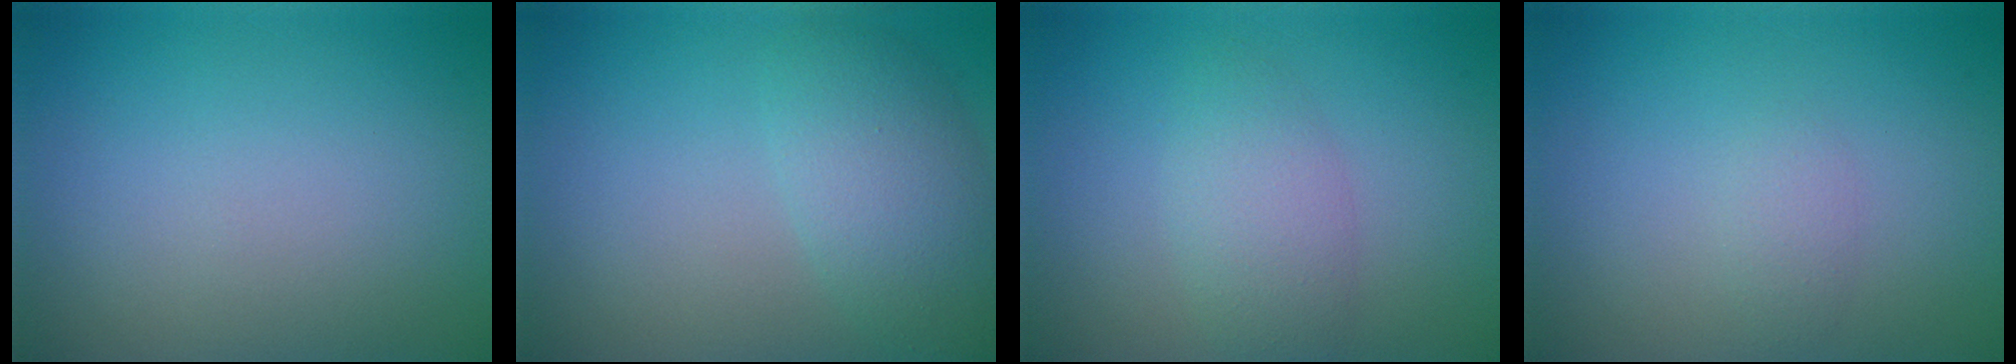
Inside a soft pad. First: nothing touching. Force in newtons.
{"total": 4.5, "press": 4.5, "slide": 0.1}
{"total": 2.8, "press": 2.8, "slide": 0.1}
{"total": 1.1, "press": 1.1, "slide": 0.0}